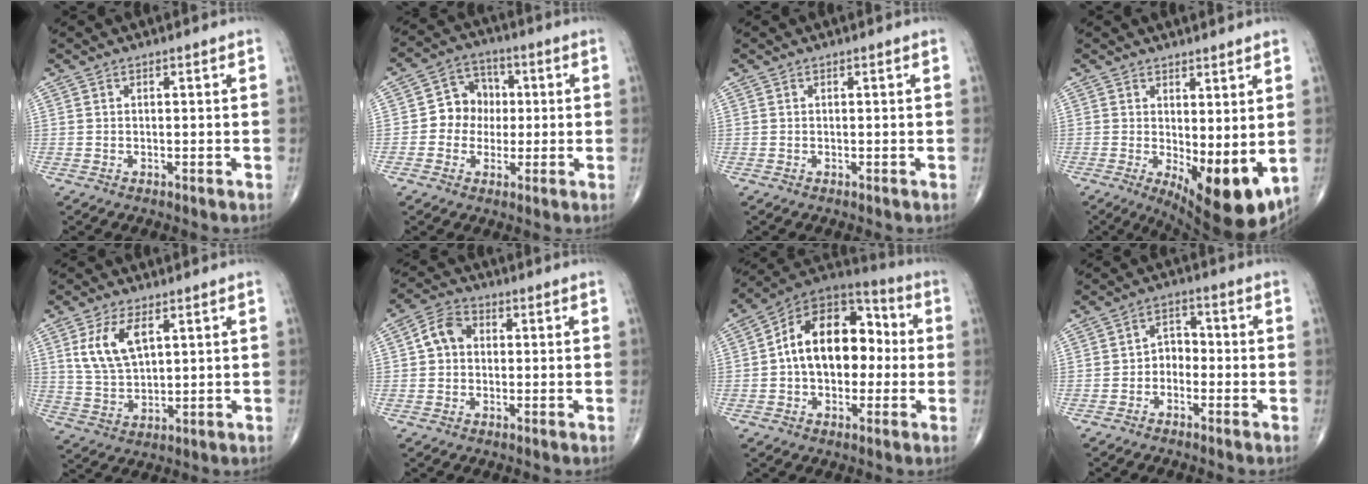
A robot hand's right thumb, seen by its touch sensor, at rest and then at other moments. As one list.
[{"total": 7.9, "force": [-0.1, 7.1, 3.6], "torque": [-0.019, 0.022, -0.015]}, {"total": 0.0}, {"total": 11.7, "force": [-0.9, 4.6, 10.7], "torque": [-0.149, -0.028, 0.002]}, {"total": 9.1, "force": [3.6, 4.7, 7.0], "torque": [-0.132, -0.012, 0.076]}, {"total": 5.7, "force": [0.4, 4.4, 3.5], "torque": [-0.055, 0.018, -0.001]}, {"total": 18.1, "force": [0.4, 11.8, 13.7], "torque": [-0.179, 0.046, -0.004]}, {"total": 4.1, "force": [-1.5, 3.1, 2.3], "torque": [-0.017, 0.027, -0.040]}]